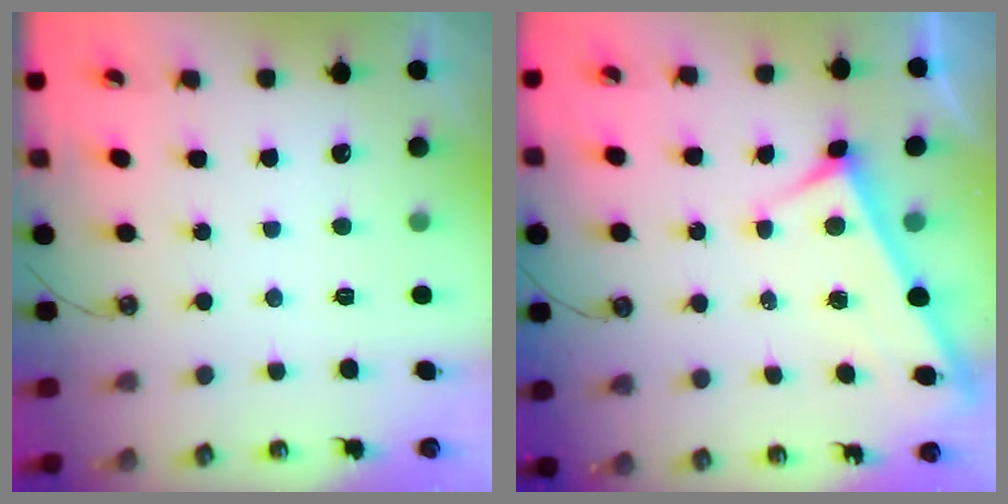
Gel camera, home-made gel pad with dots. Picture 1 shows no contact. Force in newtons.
{"total": 3.8, "press": 3.8, "slide": 0.5}